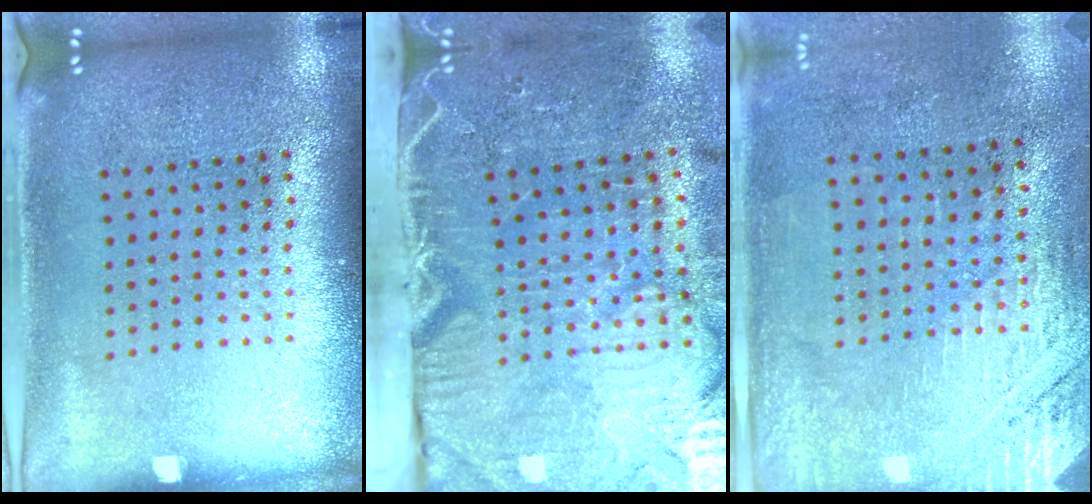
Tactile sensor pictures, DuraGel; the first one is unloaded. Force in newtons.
{"total": 5.3, "press": 4.3, "slide": 3.1}
{"total": 2.7, "press": 2.4, "slide": 1.3}